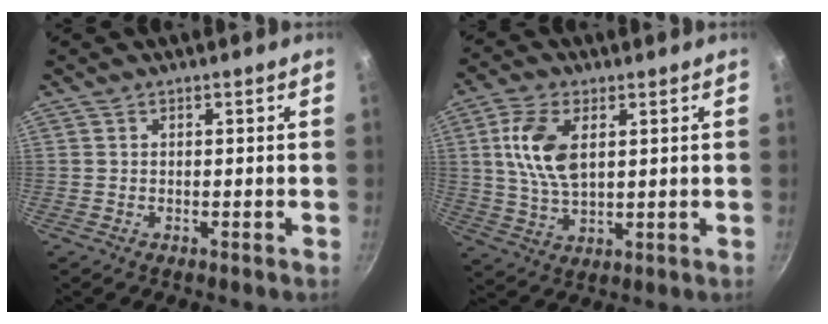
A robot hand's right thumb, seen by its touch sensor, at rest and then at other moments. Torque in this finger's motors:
{"motor_torque": [-0.77, 1.04, 0.97, 0.53, 0.17]}